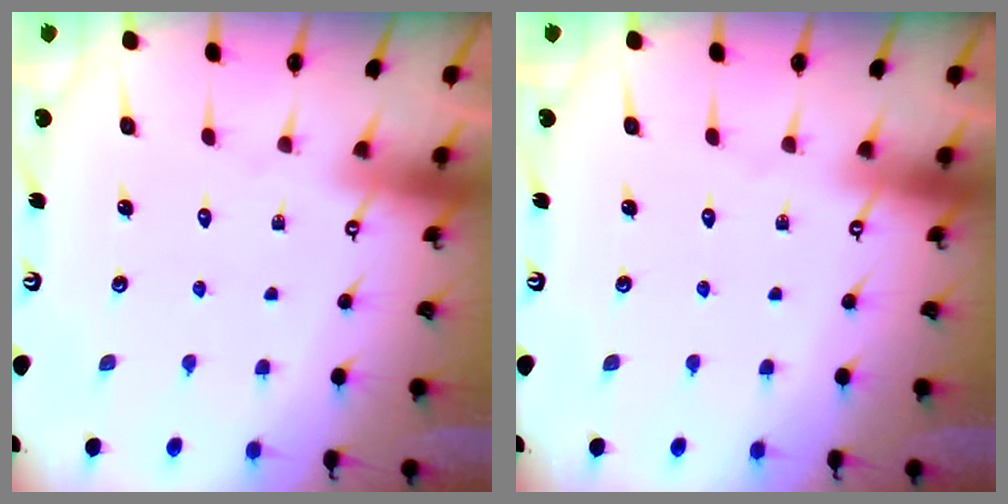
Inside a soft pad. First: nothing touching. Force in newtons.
{"total": 0.0}